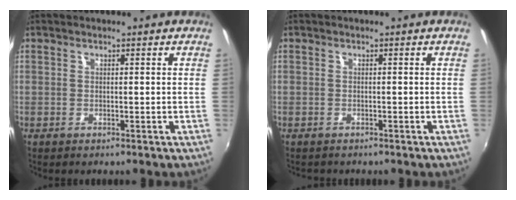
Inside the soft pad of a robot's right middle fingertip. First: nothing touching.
{"total": 1.3, "force": [-1.2, 0.3, 0.2], "torque": [-0.010, -0.004, -0.016]}